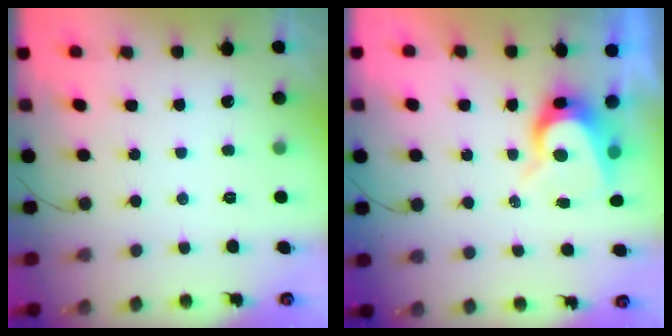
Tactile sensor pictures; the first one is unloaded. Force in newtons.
{"total": 7.6, "press": 7.6, "slide": 0.8}